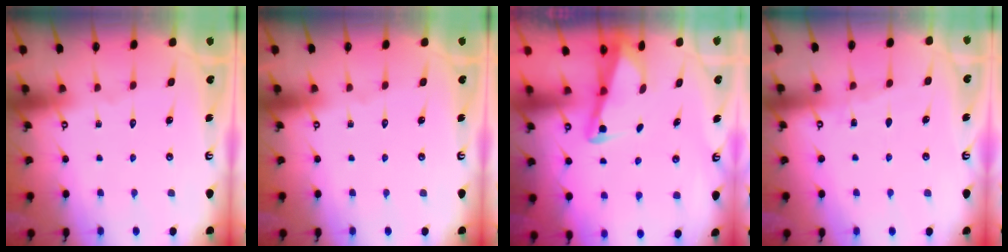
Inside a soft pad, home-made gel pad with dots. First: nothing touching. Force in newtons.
{"total": 0.0}
{"total": 2.9, "press": 2.9, "slide": 0.4}
{"total": 2.8, "press": 2.7, "slide": 0.4}